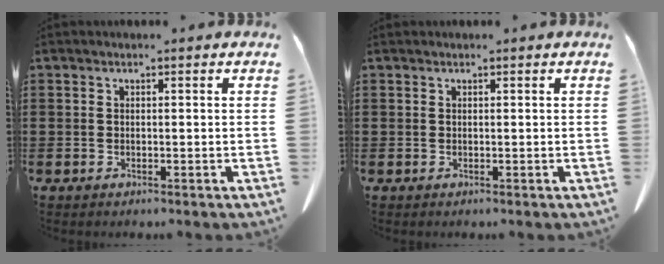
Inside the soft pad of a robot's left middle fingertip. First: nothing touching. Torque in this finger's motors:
{"motor_torque": [-0.14, 0.21, -0.03, -0.03]}